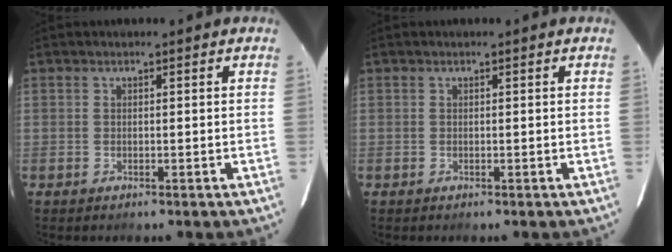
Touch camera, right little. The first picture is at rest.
{"total": 0.0}